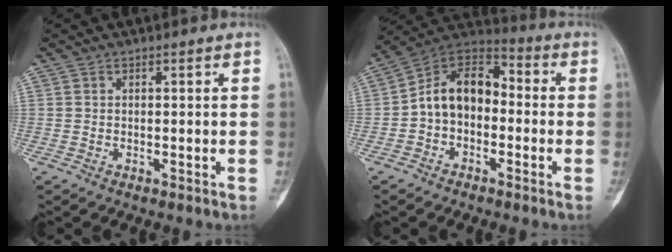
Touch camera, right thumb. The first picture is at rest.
{"total": 12.1, "force": [-1.3, 8.5, 8.4], "torque": [-0.115, 0.047, -0.041]}